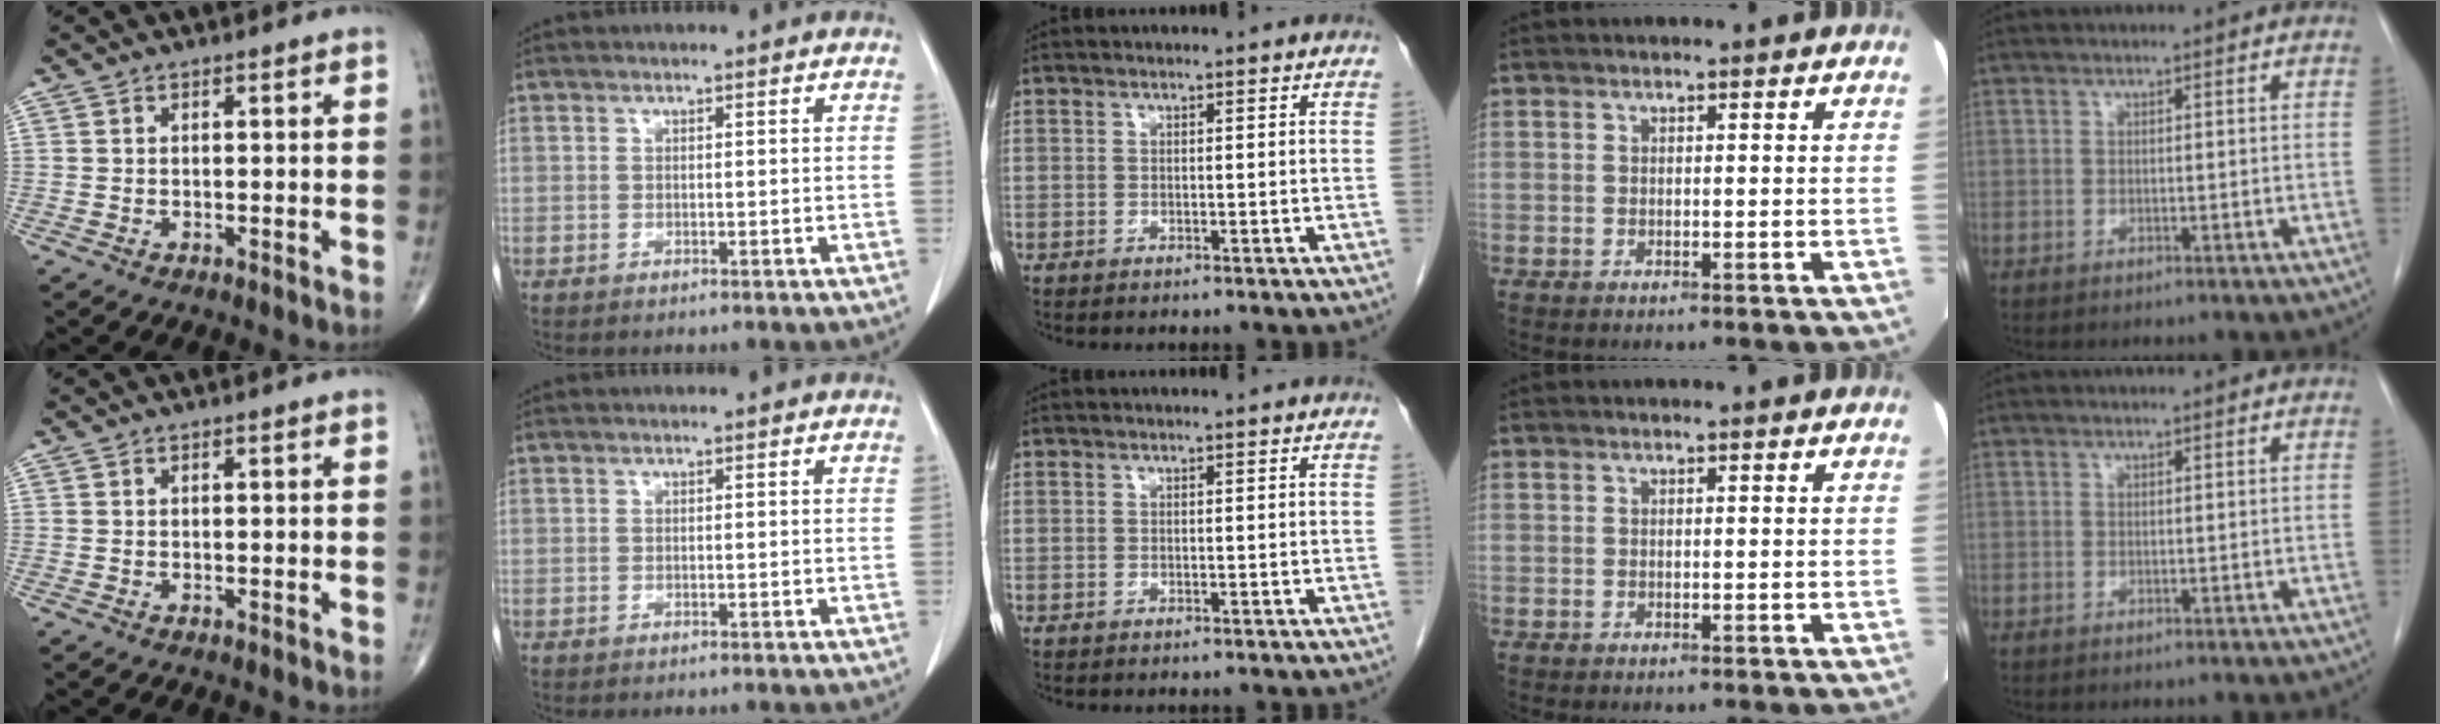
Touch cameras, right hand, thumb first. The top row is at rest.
{}